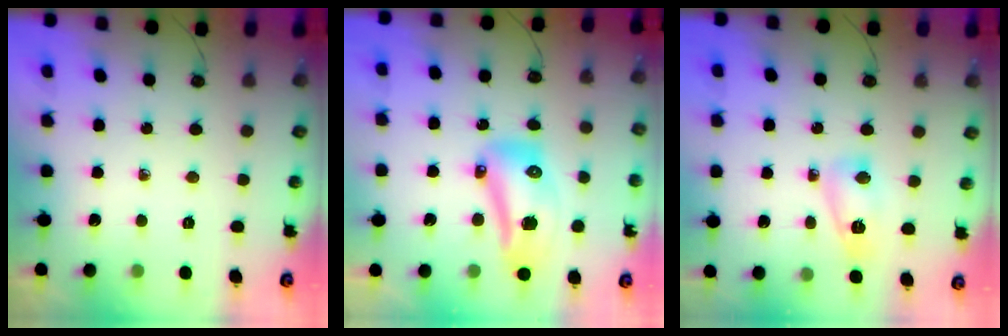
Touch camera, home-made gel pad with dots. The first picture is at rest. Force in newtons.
{"total": 13.7, "press": 13.6, "slide": 1.8}
{"total": 6.6, "press": 6.5, "slide": 1.0}